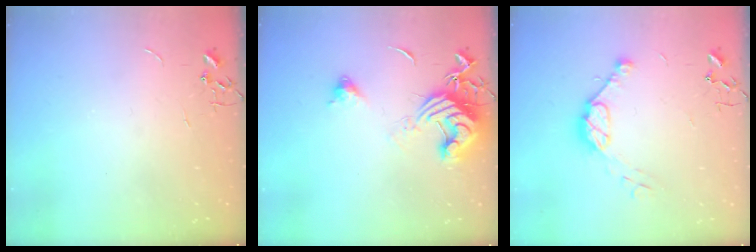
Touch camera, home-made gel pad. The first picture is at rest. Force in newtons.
{"total": 14.1, "press": 14.0, "slide": 1.7}
{"total": 10.3, "press": 10.2, "slide": 0.8}